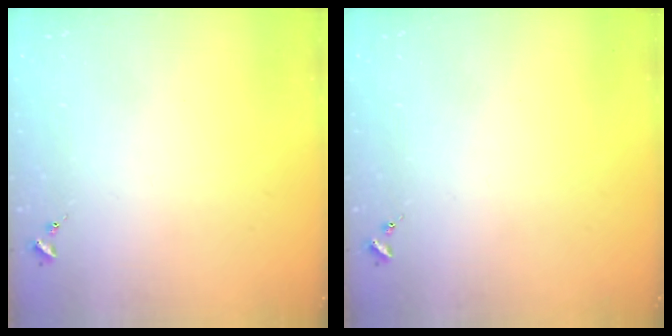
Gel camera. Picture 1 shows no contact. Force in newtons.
{"total": 0.0}